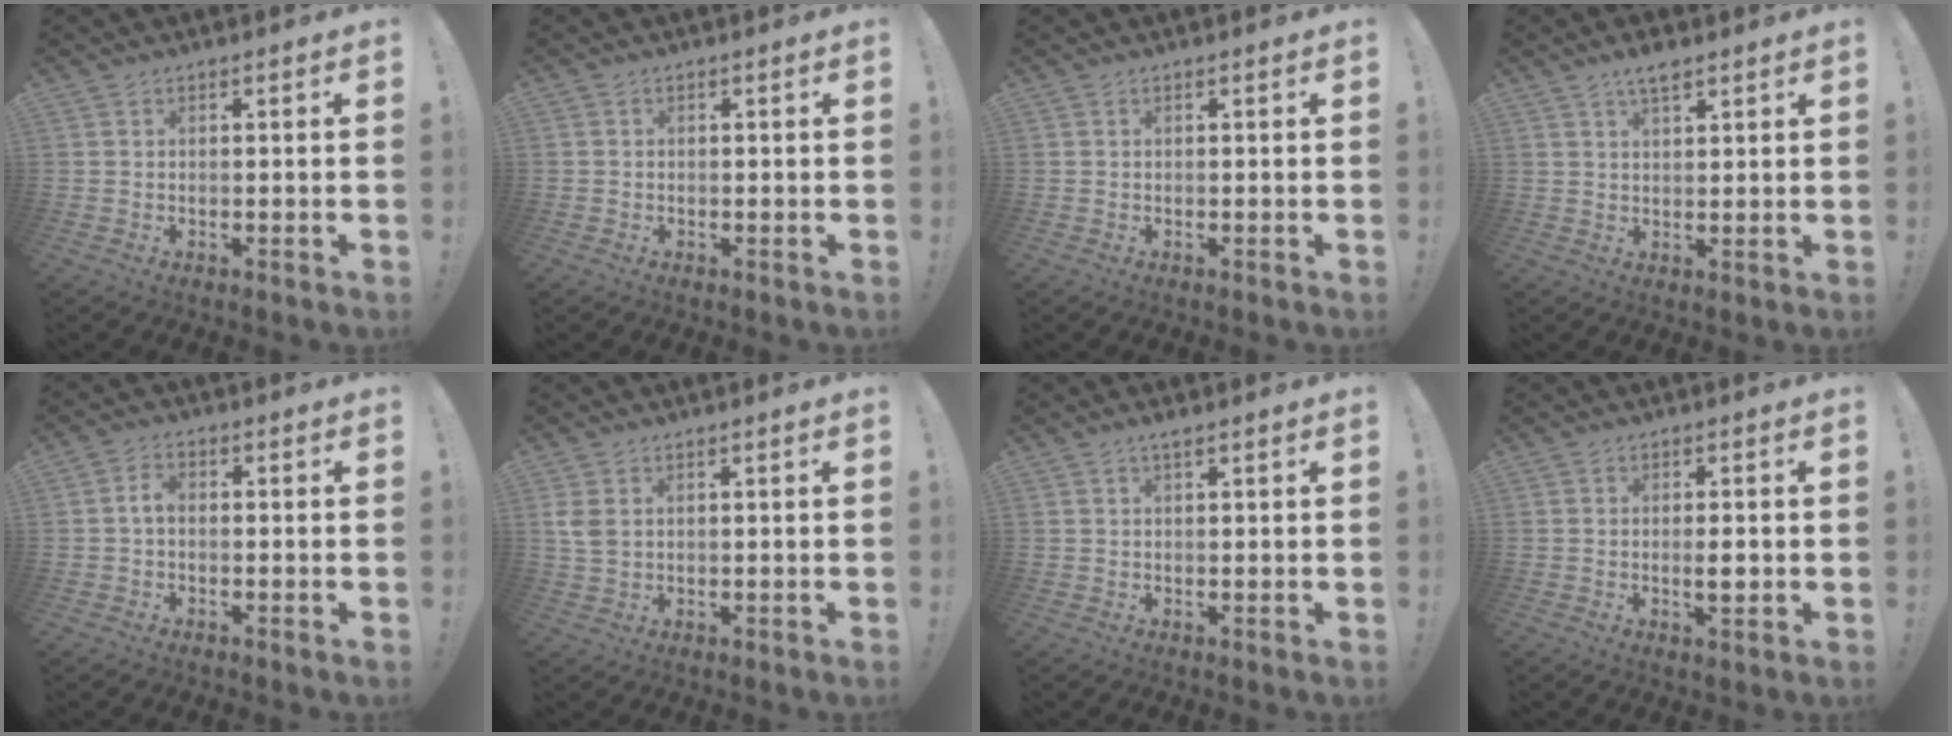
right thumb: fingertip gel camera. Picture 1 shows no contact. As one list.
[{"total": 1.9, "force": [0.3, 1.9, 0.1], "torque": [0.013, -0.008, 0.003]}, {"total": 0.0}, {"total": 4.8, "force": [3.5, 1.4, 2.9], "torque": [-0.039, -0.020, 0.057]}, {"total": 3.3, "force": [-0.4, 1.8, 2.7], "torque": [-0.048, 0.010, -0.007]}, {"total": 4.2, "force": [1.2, 2.9, 2.8], "torque": [-0.053, -0.001, 0.024]}, {"total": 1.6, "force": [1.1, 0.1, 1.2], "torque": [-0.024, 0.001, 0.019]}, {"total": 3.4, "force": [-0.4, 0.9, 3.2], "torque": [-0.039, -0.006, -0.010]}]